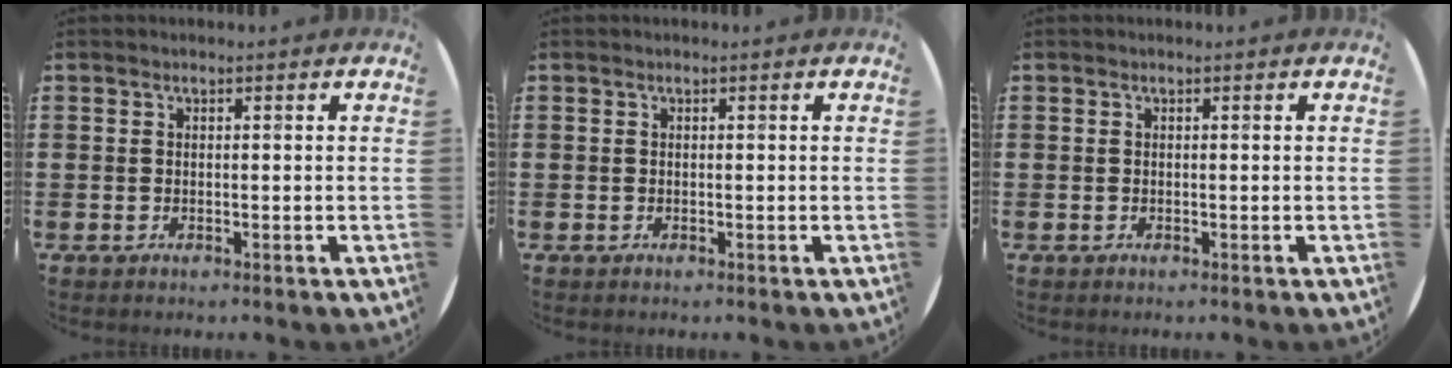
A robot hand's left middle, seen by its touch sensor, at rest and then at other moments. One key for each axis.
{"total": 0.0}
{"total": 0.0}